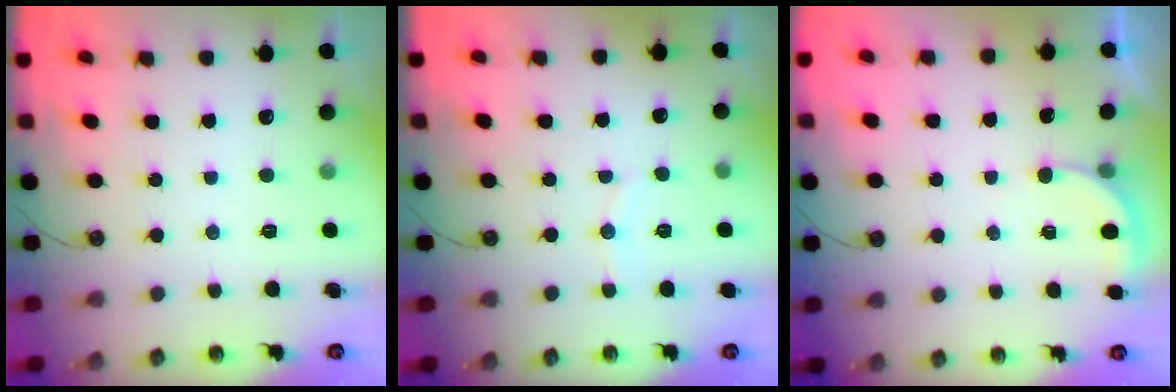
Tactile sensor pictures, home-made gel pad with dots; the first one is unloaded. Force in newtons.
{"total": 4.2, "press": 4.1, "slide": 1.0}
{"total": 2.0, "press": 2.0, "slide": 0.1}